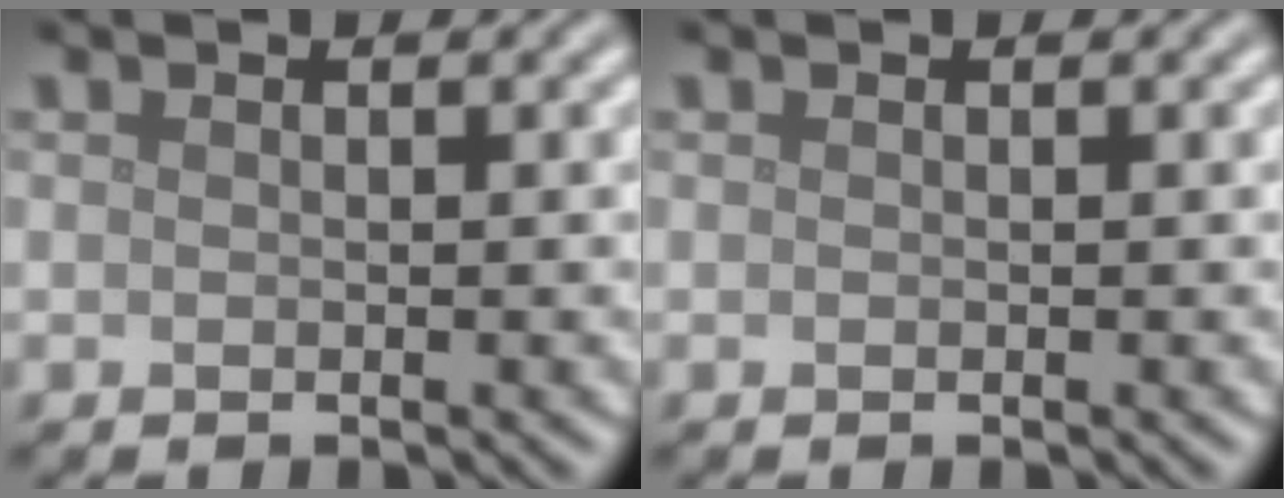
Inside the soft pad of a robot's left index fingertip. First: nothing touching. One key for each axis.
{"total": 0.0}